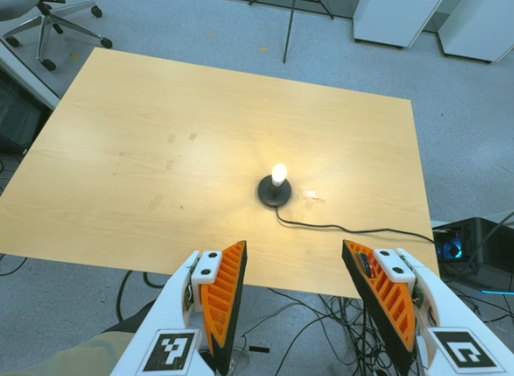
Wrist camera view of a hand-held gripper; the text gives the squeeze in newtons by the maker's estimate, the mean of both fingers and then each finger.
{"total": 0.0}